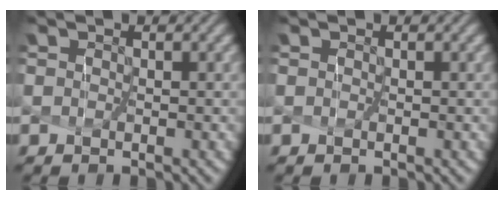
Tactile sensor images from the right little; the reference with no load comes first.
{"total": 0.0}